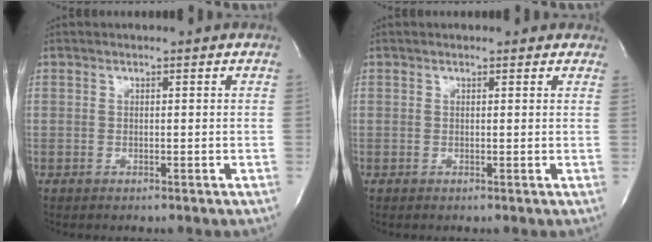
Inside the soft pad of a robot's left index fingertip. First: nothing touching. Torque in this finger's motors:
{"motor_torque": [0.38, -0.44, 0.11, -0.01]}